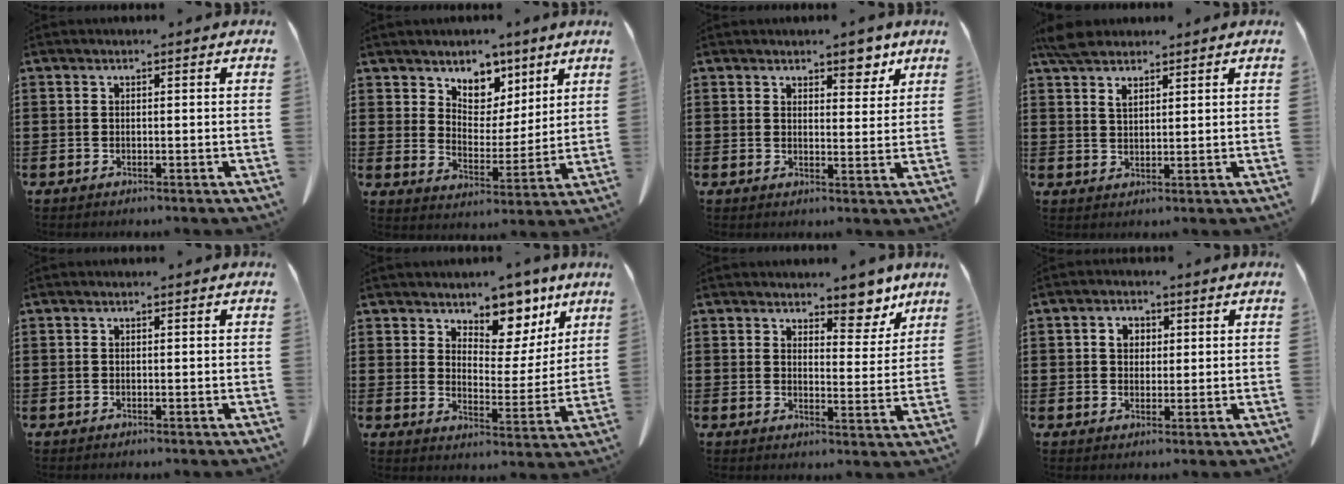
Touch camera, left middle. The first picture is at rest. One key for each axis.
{"total": 6.3, "fx": 4.7, "fy": 4.2, "fz": 0.8, "tx": -0.041, "ty": -0.024, "tz": 0.085}
{"total": 4.0, "fx": 3.2, "fy": 1.6, "fz": 1.8, "tx": -0.017, "ty": -0.008, "tz": 0.054}
{"total": 3.8, "fx": 2.9, "fy": 1.4, "fz": 2.0, "tx": -0.046, "ty": 0.002, "tz": 0.055}
{"total": 0.0}
{"total": 7.8, "fx": 6.5, "fy": 3.5, "fz": 2.4, "tx": -0.055, "ty": -0.044, "tz": 0.114}
{"total": 6.0, "fx": 5.3, "fy": 2.1, "fz": 1.8, "tx": -0.031, "ty": -0.027, "tz": 0.092}
{"total": 2.8, "fx": 0.8, "fy": 2.3, "fz": 1.3, "tx": -0.035, "ty": 0.010, "tz": 0.013}